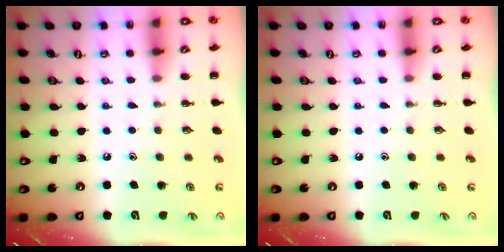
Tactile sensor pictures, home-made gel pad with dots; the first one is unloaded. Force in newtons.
{"total": 0.0}